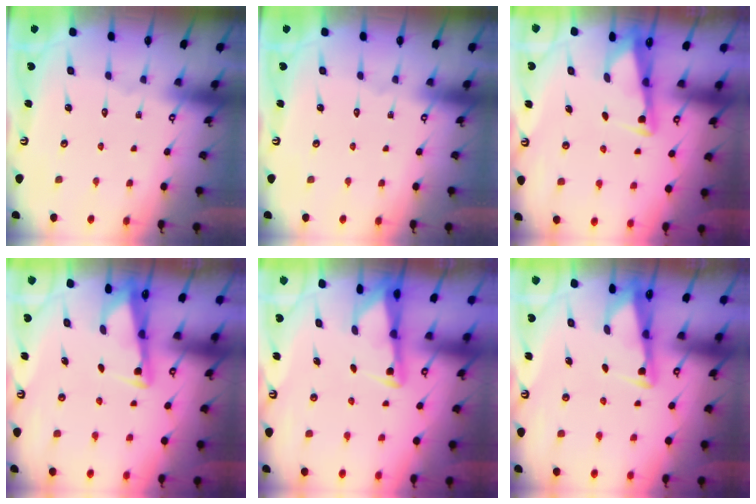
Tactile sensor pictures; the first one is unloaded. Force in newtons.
{"total": 0.0}
{"total": 2.9, "press": 2.9, "slide": 0.4}
{"total": 2.9, "press": 2.9, "slide": 0.4}
{"total": 3.4, "press": 3.4, "slide": 0.3}
{"total": 2.9, "press": 2.9, "slide": 0.4}